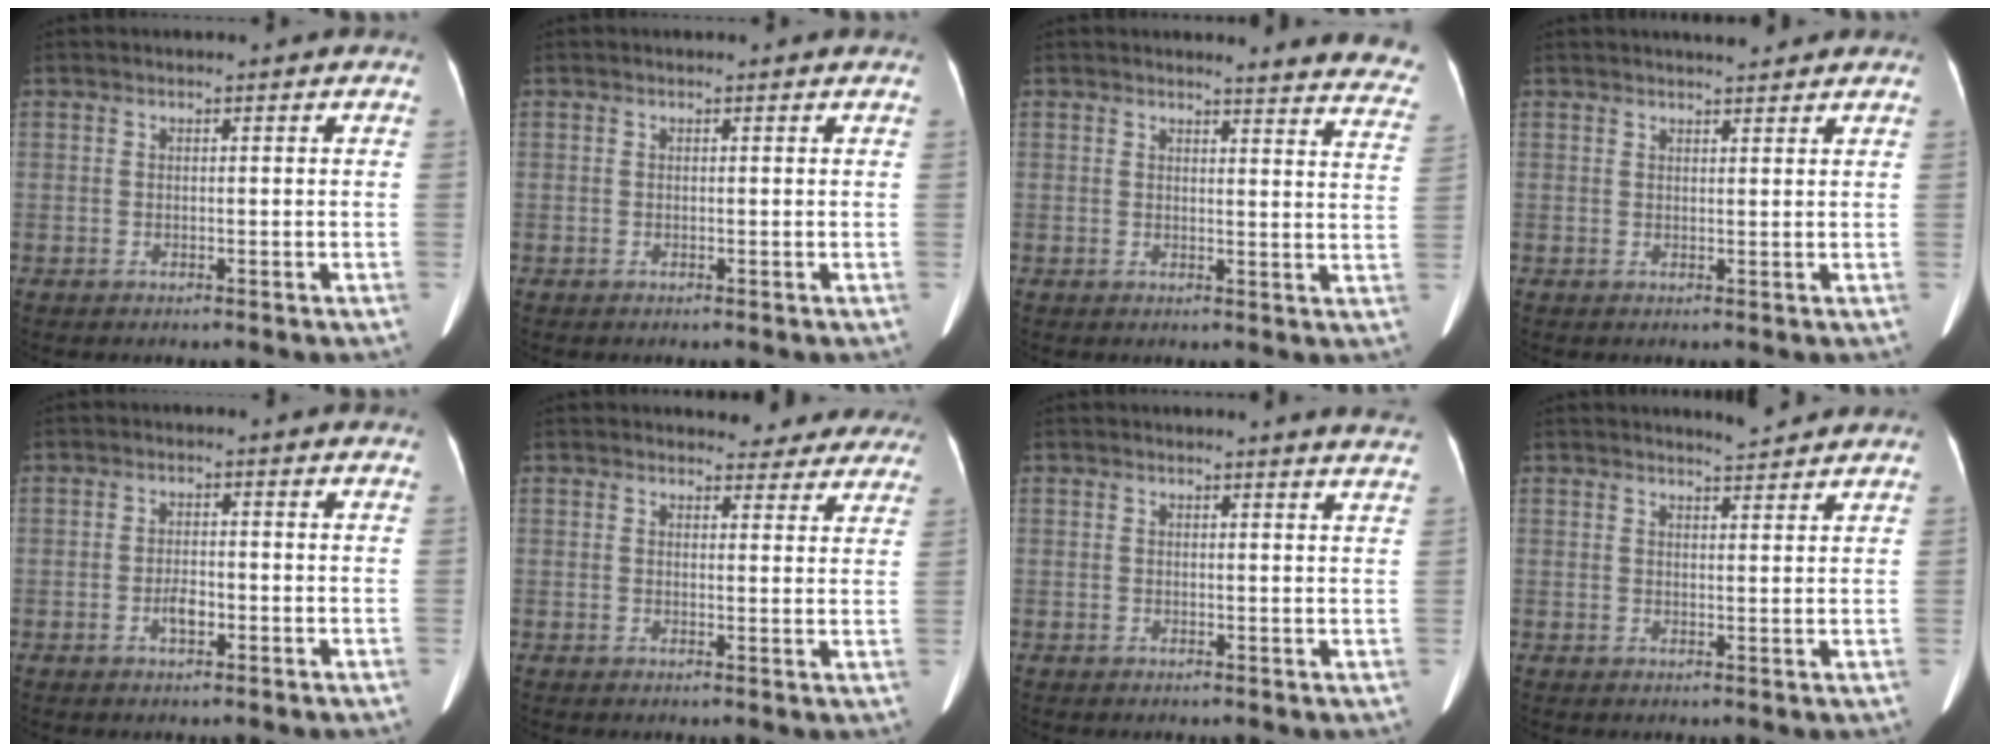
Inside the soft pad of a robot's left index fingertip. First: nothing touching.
{"total": 0.0}
{"total": 12.9, "force": [12.6, 1.0, 2.9], "torque": [-0.003, -0.091, 0.101]}
{"total": 4.0, "force": [3.6, 0.6, 1.5], "torque": [-0.021, 0.014, 0.048]}
{"total": 2.5, "force": [-1.3, 0.8, 2.0], "torque": [-0.036, 0.003, -0.022]}
{"total": 8.1, "force": [7.6, 2.7, 0.8], "torque": [0.022, -0.008, 0.065]}
{"total": 4.7, "force": [4.5, -0.3, 1.3], "torque": [-0.014, -0.012, 0.025]}
{"total": 2.7, "force": [2.7, -0.2, 0.3], "torque": [-0.011, -0.004, 0.042]}